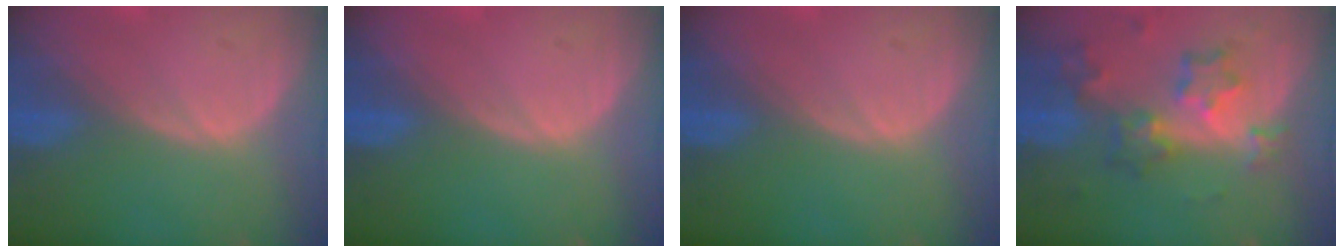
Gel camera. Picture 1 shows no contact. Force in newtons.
{"total": 0.0}
{"total": 0.0}
{"total": 8.3, "press": 7.3, "slide": 4.1}